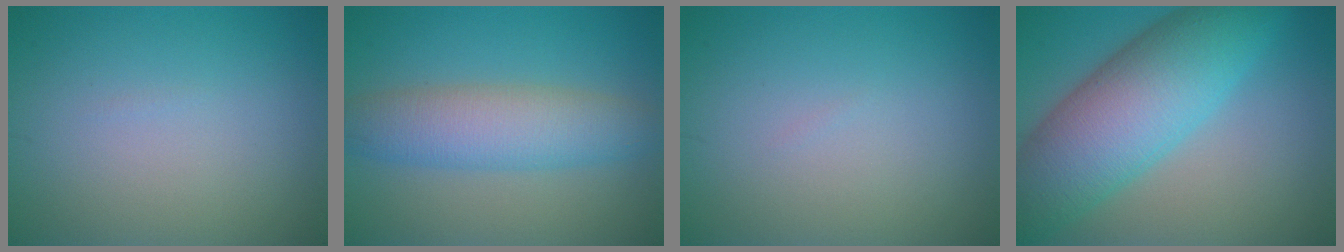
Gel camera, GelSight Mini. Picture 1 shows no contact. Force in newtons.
{"total": 5.7, "press": 5.6, "slide": 0.3}
{"total": 0.0}
{"total": 10.6, "press": 10.6, "slide": 0.1}